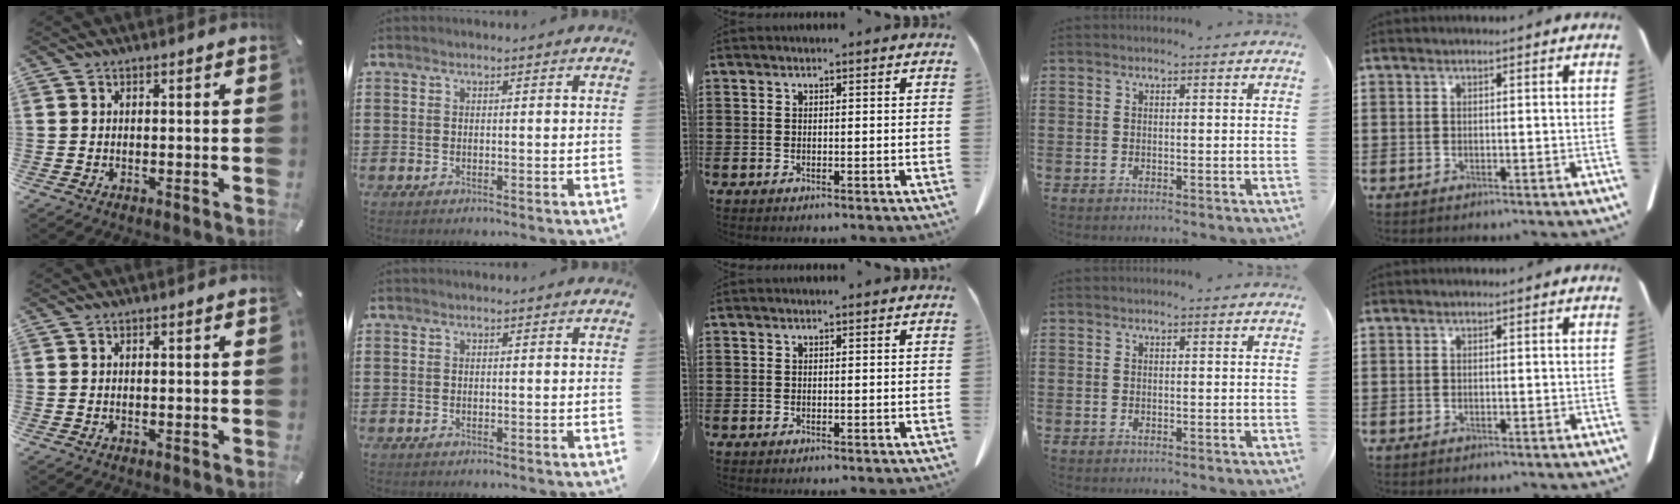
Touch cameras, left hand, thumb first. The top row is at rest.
{}